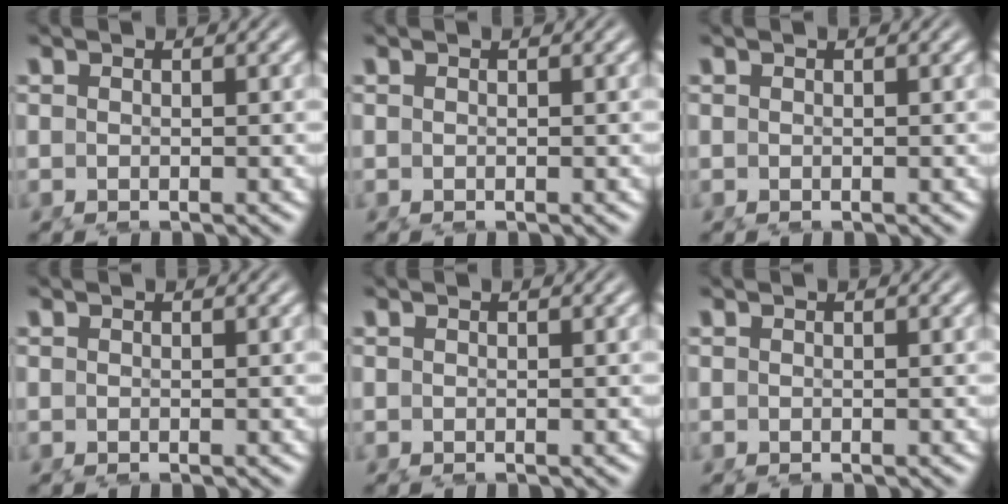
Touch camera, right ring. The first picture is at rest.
{"total": 0.0}
{"total": 0.0}
{"total": 0.0}
{"total": 0.0}
{"total": 0.0}